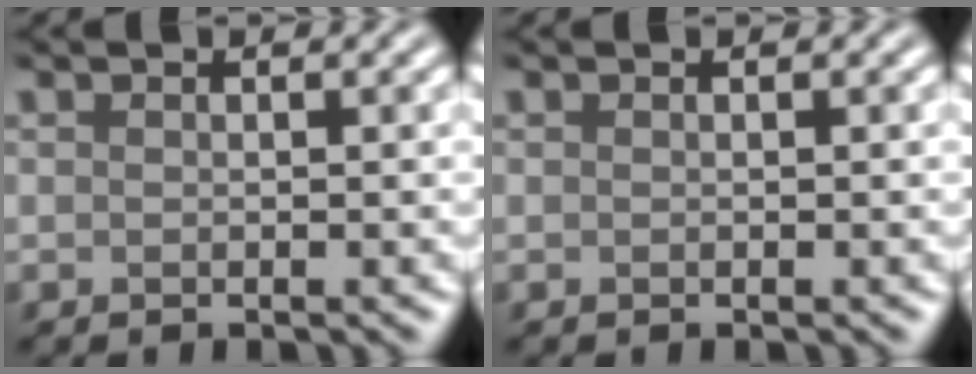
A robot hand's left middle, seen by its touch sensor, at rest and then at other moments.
{"total": 0.0}